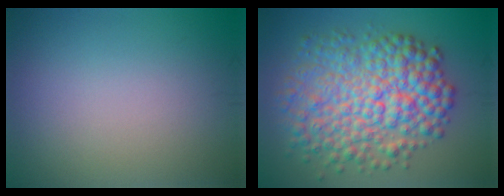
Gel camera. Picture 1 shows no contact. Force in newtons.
{"total": 9.3, "press": 9.3, "slide": 0.1}